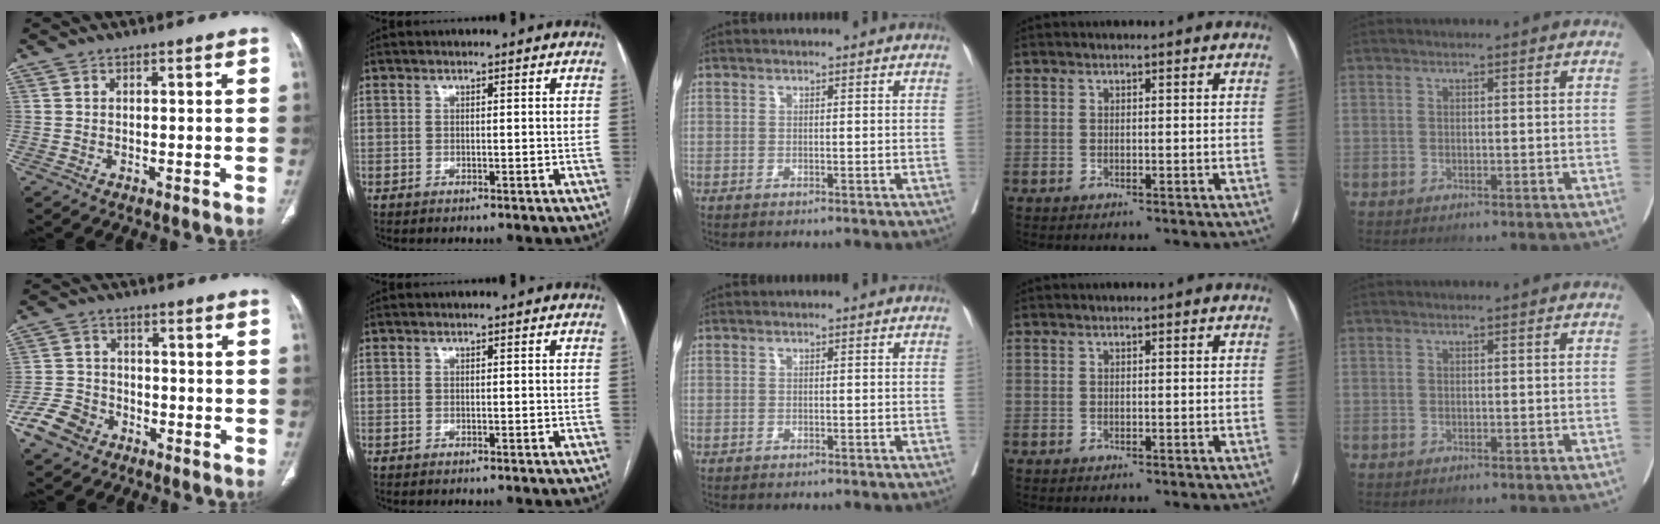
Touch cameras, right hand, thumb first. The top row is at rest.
{"thumb": {"total": 7.7, "force": [-4.3, 5.7, 2.9], "torque": [-0.050, 0.024, -0.082]}}